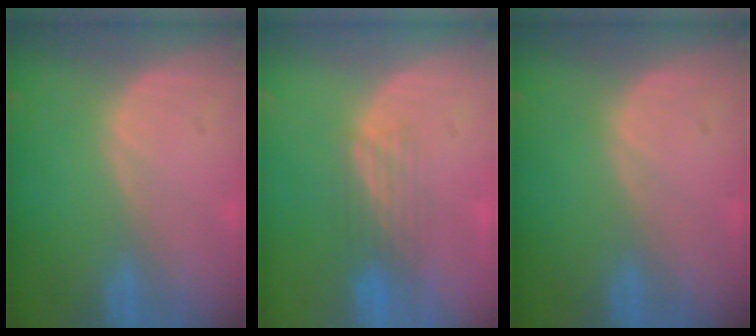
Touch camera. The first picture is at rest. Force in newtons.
{"total": 4.1, "press": 3.4, "slide": 2.3}
{"total": 0.0}